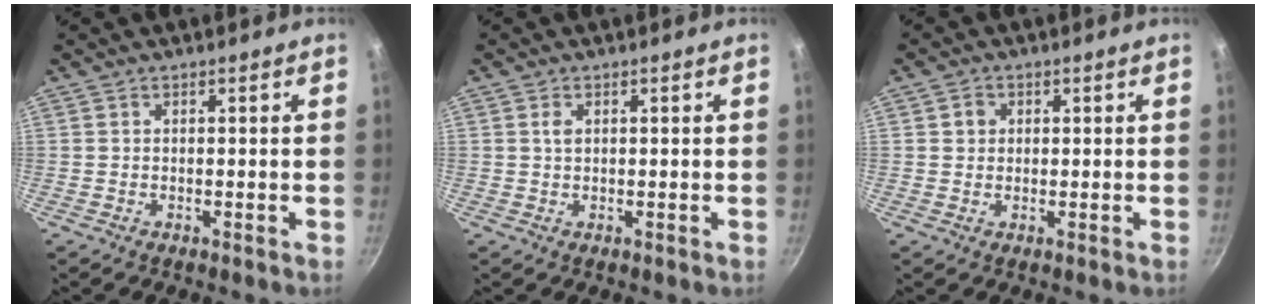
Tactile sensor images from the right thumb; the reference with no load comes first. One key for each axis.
{"total": 1.4, "fx": 0.4, "fy": 0.9, "fz": 1.0, "tx": -0.016, "ty": 0.001, "tz": 0.006}
{"total": 2.3, "fx": 0.5, "fy": 2.1, "fz": 0.8, "tx": -0.002, "ty": 0.004, "tz": 0.006}